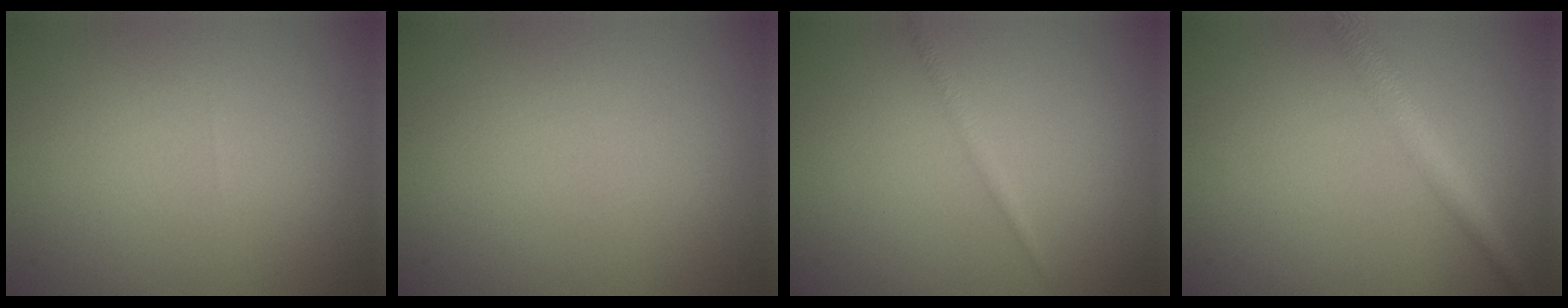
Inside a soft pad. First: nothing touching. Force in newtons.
{"total": 0.0}
{"total": 0.9, "press": 0.9, "slide": 0.0}
{"total": 2.9, "press": 2.9, "slide": 0.1}